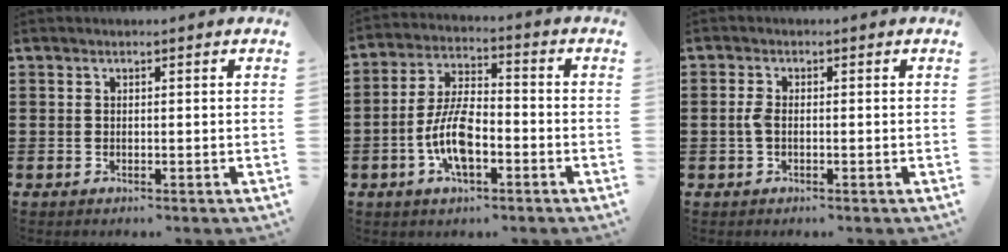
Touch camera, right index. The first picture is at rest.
{"total": 8.9, "force": [-2.9, 3.7, 7.5], "torque": [-0.174, -0.007, -0.059]}
{"total": 2.0, "force": [-0.4, 0.9, 1.8], "torque": [-0.049, -0.004, -0.013]}